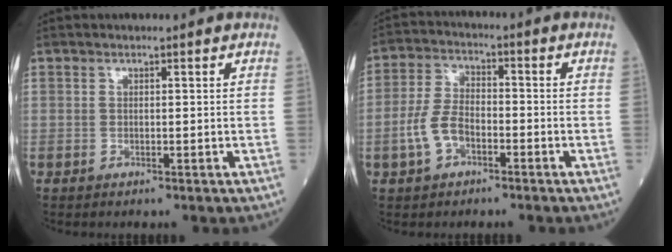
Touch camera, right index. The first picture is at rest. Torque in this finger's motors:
{"motor_torque": [0.35, -0.43, 0.47, 0.05]}